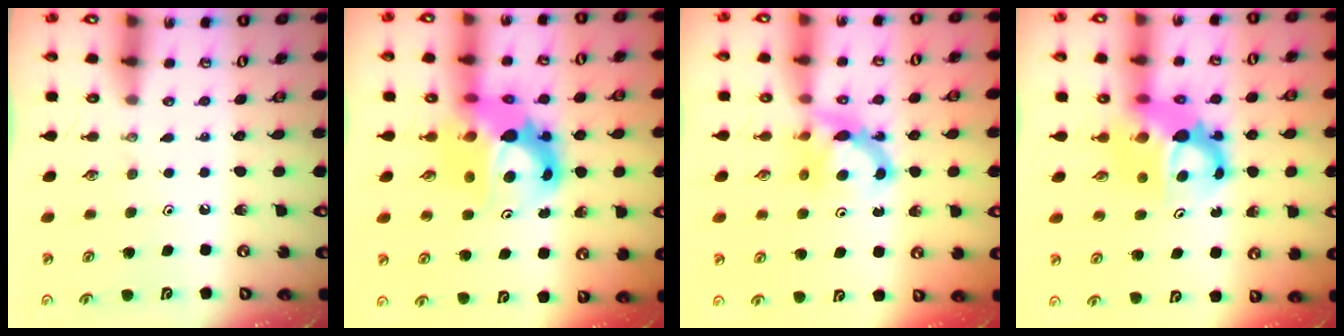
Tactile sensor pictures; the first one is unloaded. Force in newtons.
{"total": 11.9, "press": 11.9, "slide": 0.9}
{"total": 7.2, "press": 7.2, "slide": 0.5}
{"total": 8.6, "press": 8.6, "slide": 0.7}